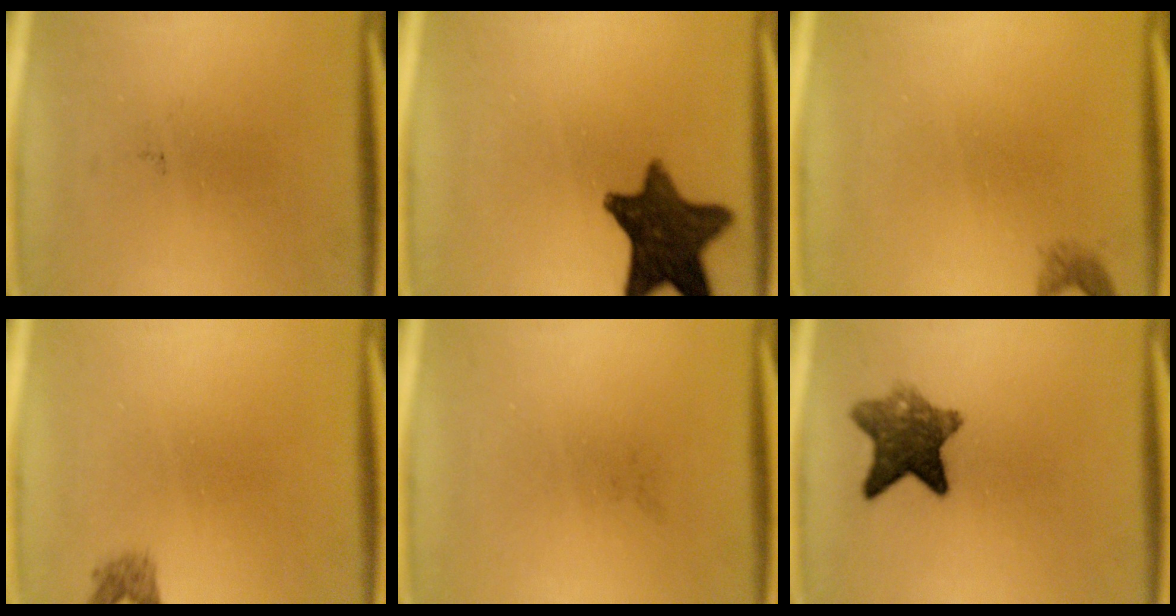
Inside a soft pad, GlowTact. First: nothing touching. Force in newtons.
{"total": 12.8}
{"total": 1.2}
{"total": 1.4}
{"total": 0.0}
{"total": 7.9}